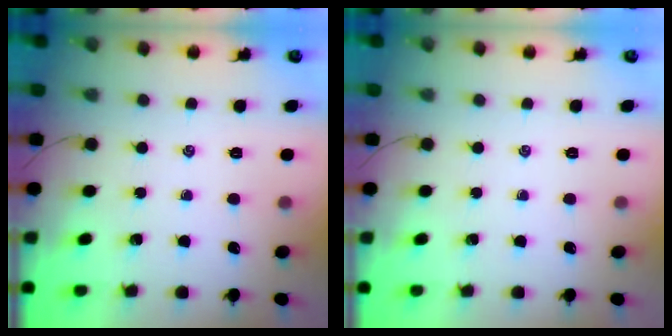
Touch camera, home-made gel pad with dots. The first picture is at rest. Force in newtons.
{"total": 0.0}